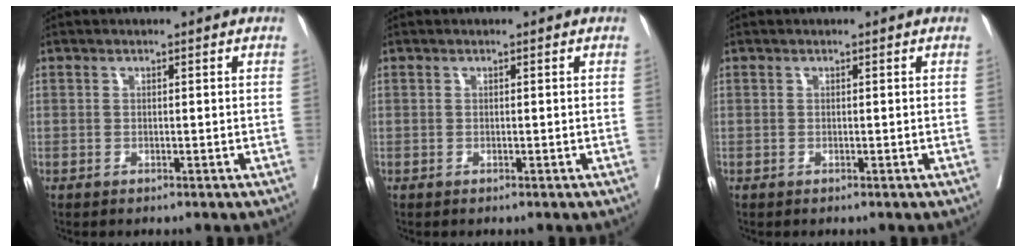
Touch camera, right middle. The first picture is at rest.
{"total": 0.0}
{"total": 0.0}